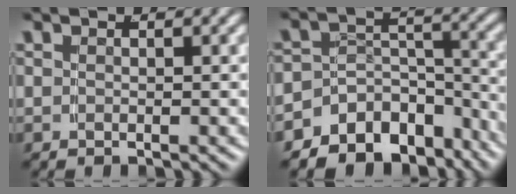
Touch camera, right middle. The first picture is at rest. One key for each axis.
{"total": 13.1, "fx": -9.1, "fy": 8.2, "fz": 4.7, "tx": -0.076, "ty": -0.027, "tz": -0.144}